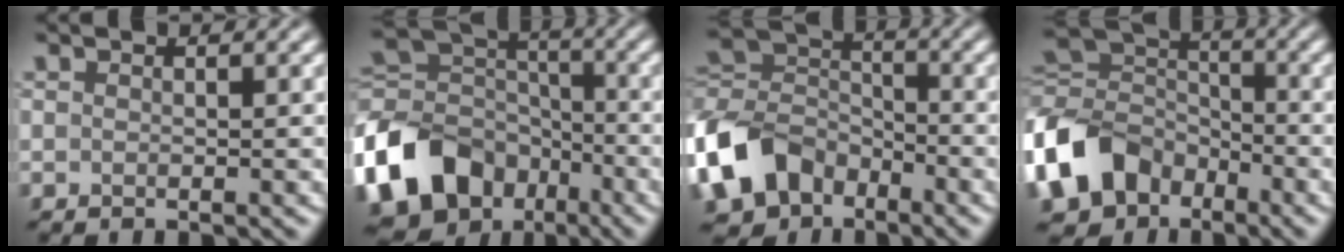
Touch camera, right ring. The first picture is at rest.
{"total": 13.8, "force": [-6.8, 10.0, 6.7], "torque": [-0.179, 0.002, -0.136]}
{"total": 8.7, "force": [-4.2, 6.4, 4.1], "torque": [-0.087, 0.006, -0.103]}
{"total": 9.4, "force": [-4.0, 7.2, 4.6], "torque": [-0.111, 0.006, -0.099]}